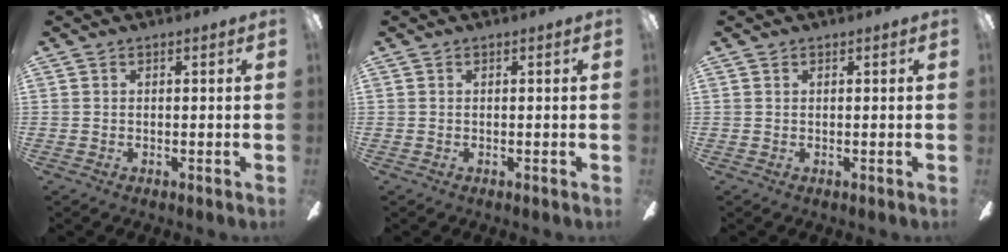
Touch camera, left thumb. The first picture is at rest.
{"total": 0.0}
{"total": 0.0}